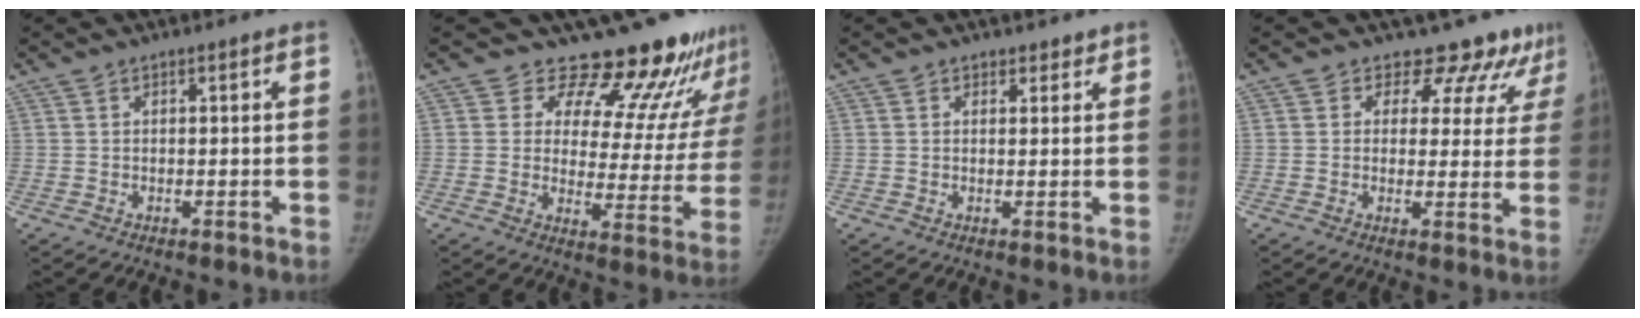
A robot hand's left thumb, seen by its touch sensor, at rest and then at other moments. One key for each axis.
{"total": 19.3, "fx": 17.5, "fy": 6.6, "fz": 4.7, "tx": 0.008, "ty": -0.144, "tz": 0.203}
{"total": 1.7, "fx": 1.4, "fy": 1.0, "fz": 0.0, "tx": 0.020, "ty": -0.011, "tz": 0.013}
{"total": 9.9, "fx": 8.6, "fy": 4.8, "fz": 1.3, "tx": 0.039, "ty": -0.048, "tz": 0.077}